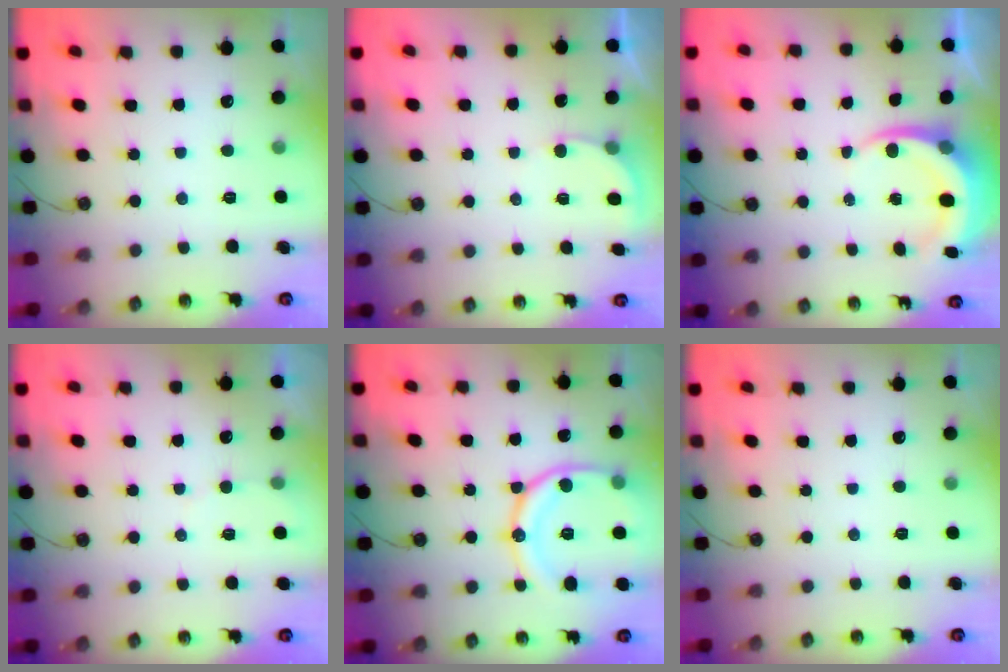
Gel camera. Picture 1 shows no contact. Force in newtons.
{"total": 3.2, "press": 3.2, "slide": 0.3}
{"total": 6.5, "press": 6.4, "slide": 0.8}
{"total": 1.7, "press": 1.7, "slide": 0.2}
{"total": 17.7, "press": 17.6, "slide": 1.9}
{"total": 0.0}